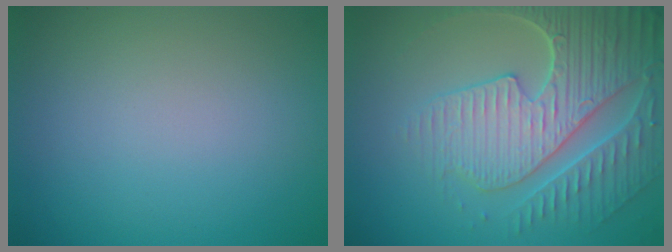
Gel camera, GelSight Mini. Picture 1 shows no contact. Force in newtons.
{"total": 7.5, "press": 5.9, "slide": 4.7}